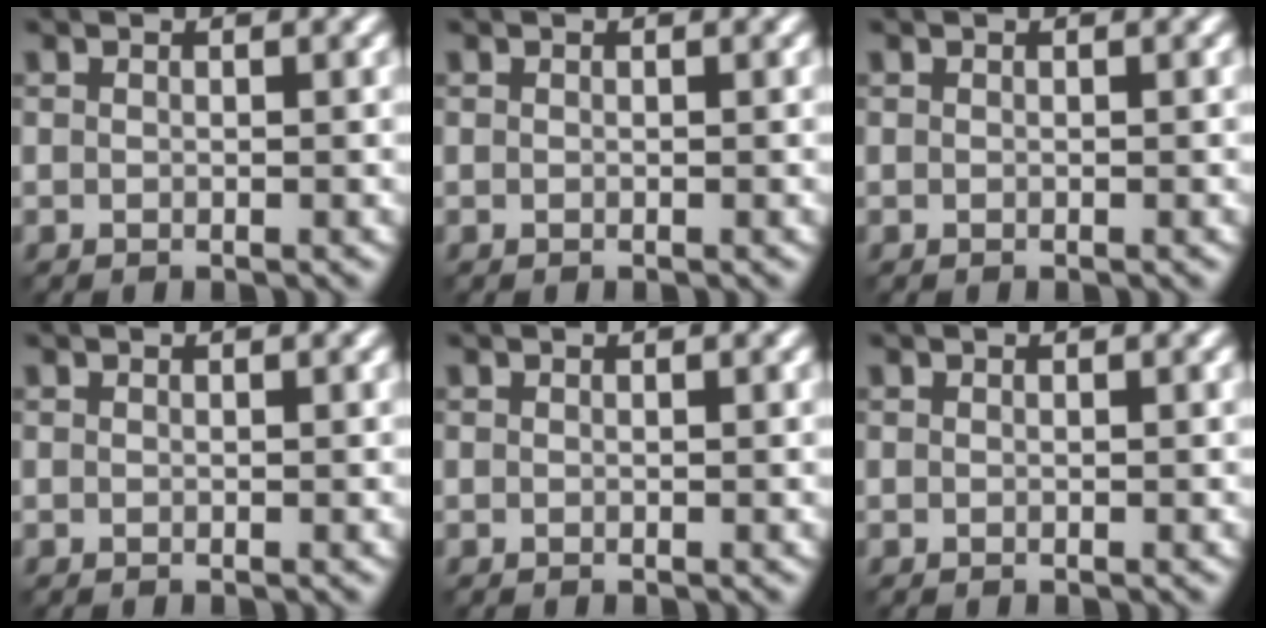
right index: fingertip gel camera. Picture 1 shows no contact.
{"total": 0.0}
{"total": 0.0}
{"total": 0.0}
{"total": 0.0}
{"total": 0.0}